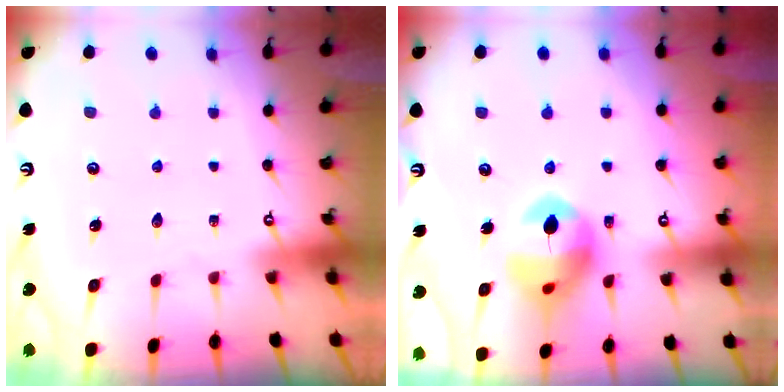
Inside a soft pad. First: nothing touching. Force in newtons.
{"total": 14.7, "press": 14.6, "slide": 1.7}